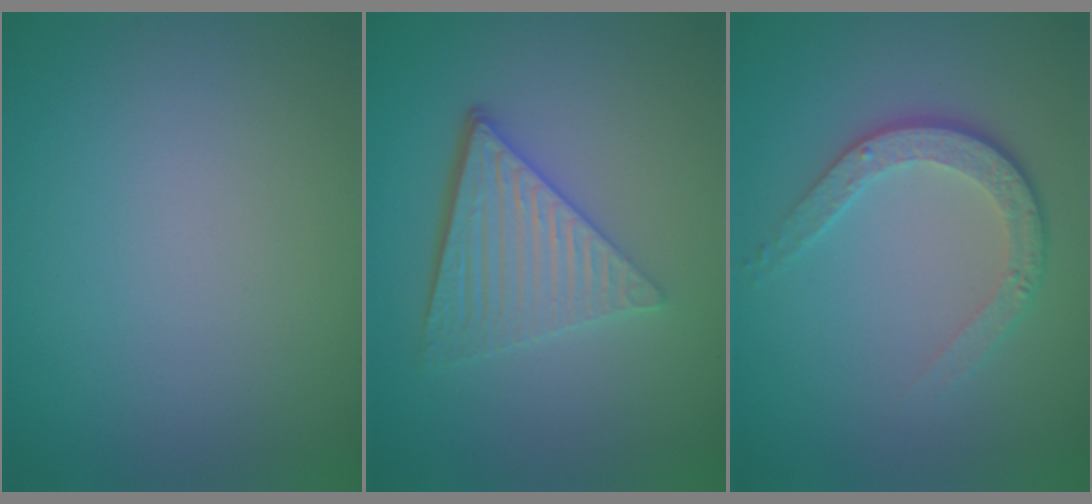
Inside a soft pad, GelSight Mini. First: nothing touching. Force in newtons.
{"total": 5.8, "press": 4.1, "slide": 4.1}
{"total": 3.7, "press": 2.8, "slide": 2.5}